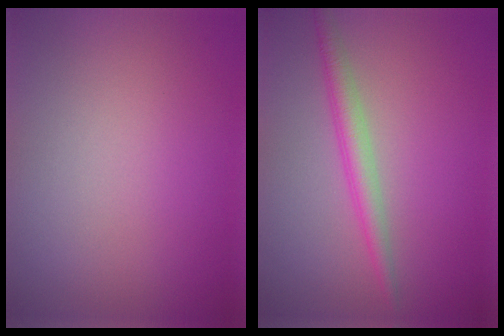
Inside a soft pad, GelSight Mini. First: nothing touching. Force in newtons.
{"total": 2.5, "press": 2.5, "slide": 0.1}